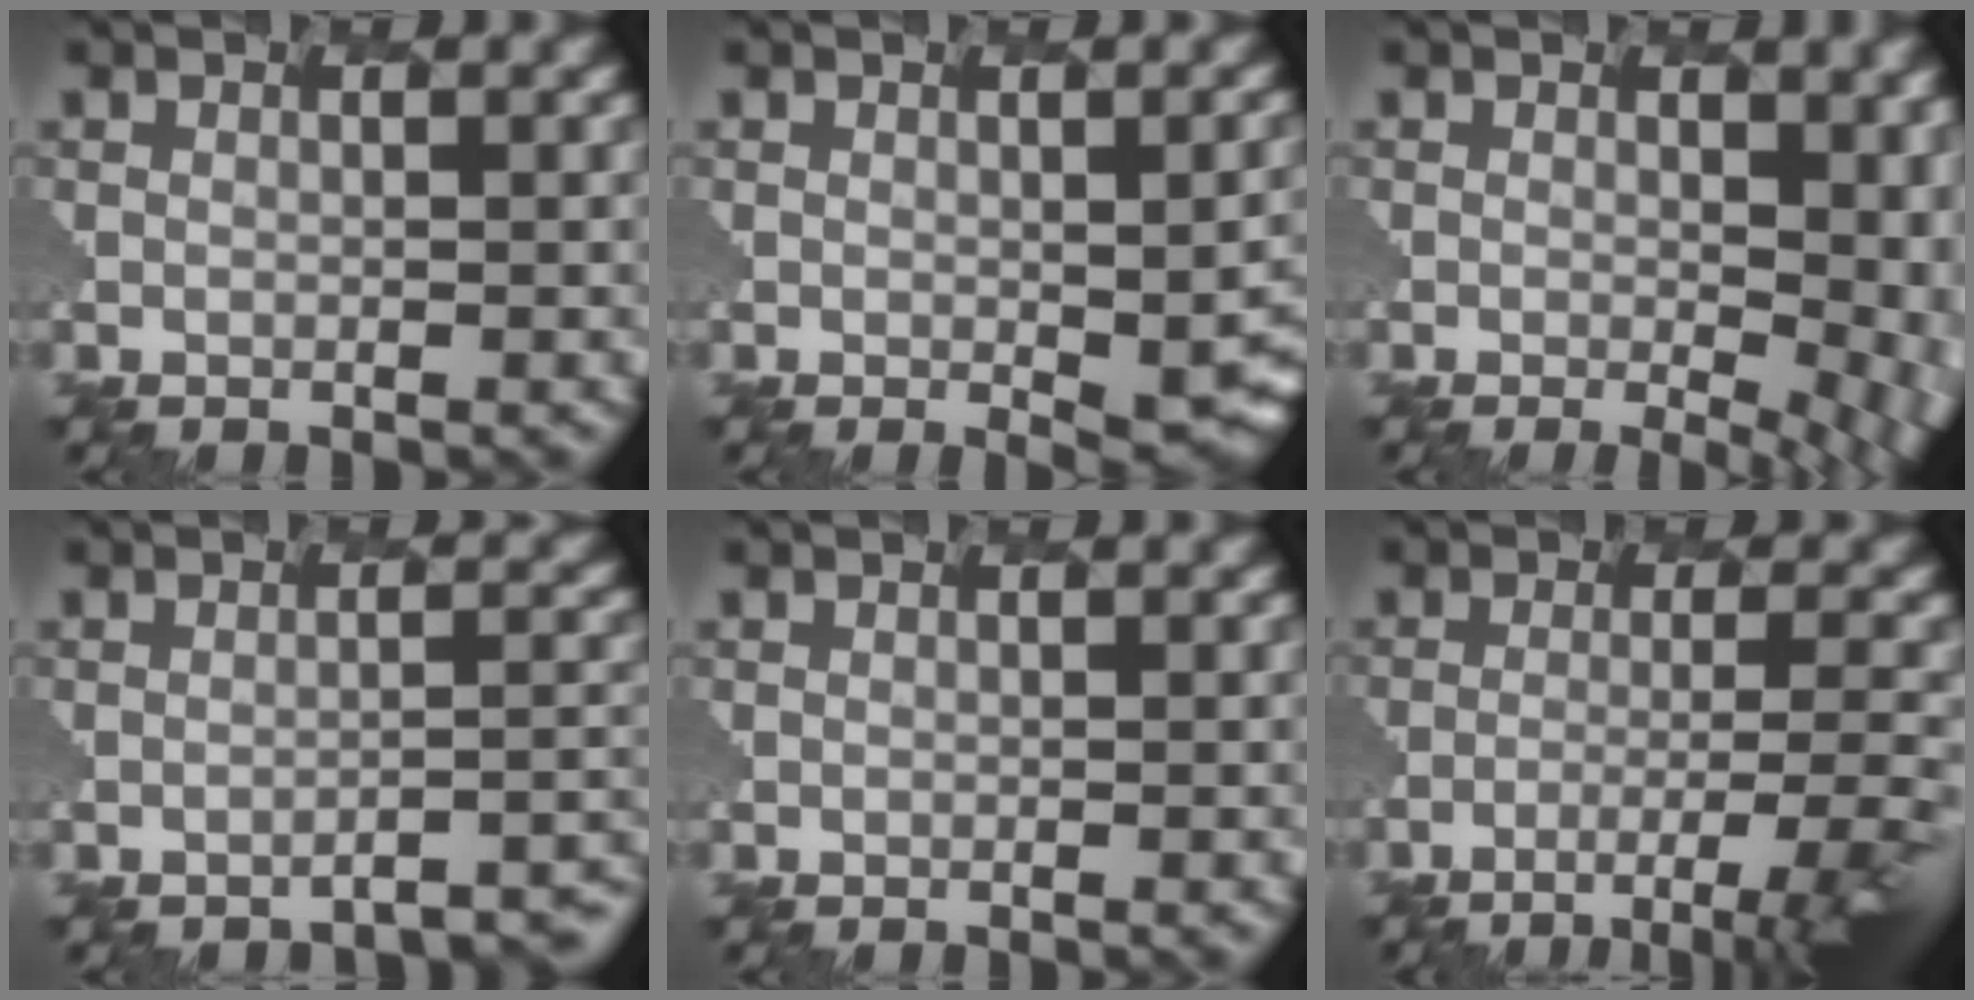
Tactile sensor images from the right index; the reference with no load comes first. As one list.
[{"total": 7.3, "force": [-1.7, 3.3, 6.3], "torque": [-0.073, -0.023, -0.003]}, {"total": 9.2, "force": [-0.7, 4.7, 7.9], "torque": [-0.067, -0.010, 0.005]}, {"total": 3.9, "force": [-3.3, 0.8, 1.8], "torque": [-0.017, 0.010, -0.045]}, {"total": 0.8, "force": [0.0, 0.3, 0.7], "torque": [0.000, 0.004, -0.006]}, {"total": 7.1, "force": [-4.7, 1.2, 5.3], "torque": [-0.081, 0.000, -0.060]}]